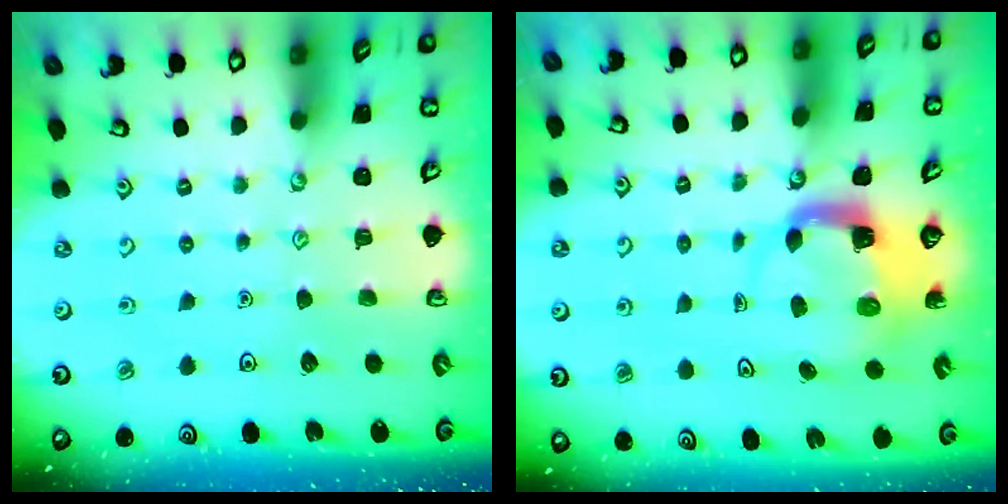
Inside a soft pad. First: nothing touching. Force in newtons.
{"total": 4.5, "press": 4.5, "slide": 0.4}